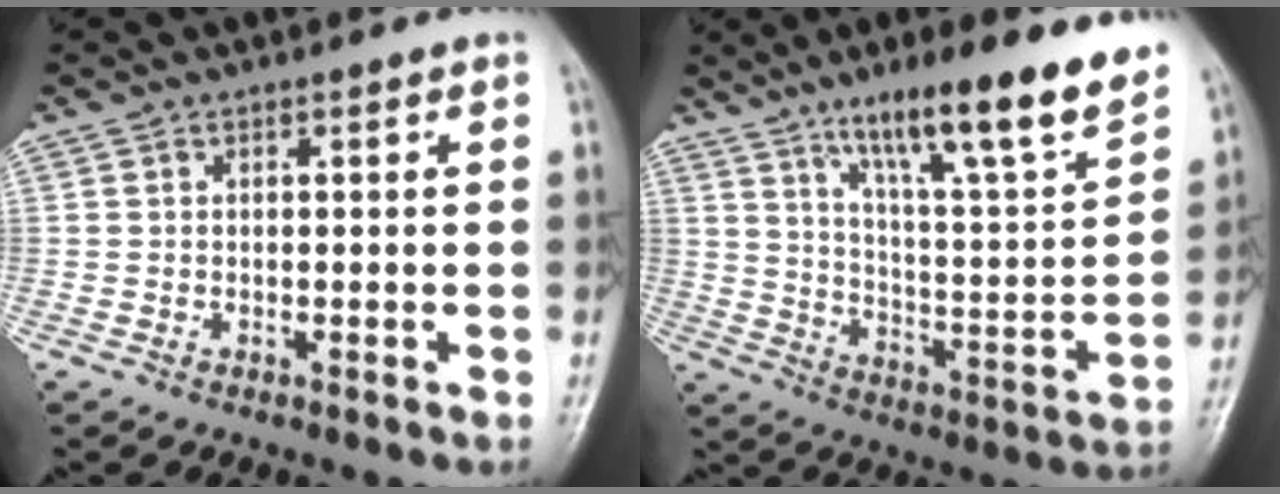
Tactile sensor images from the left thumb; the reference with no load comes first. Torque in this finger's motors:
{"motor_torque": [1.94, 1.41, 1.46, -1.31, 0.32]}